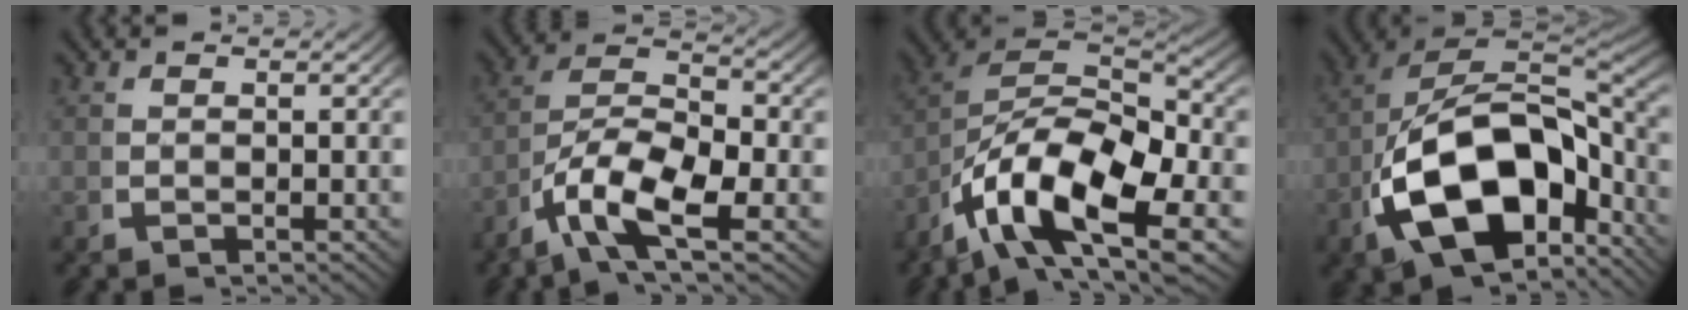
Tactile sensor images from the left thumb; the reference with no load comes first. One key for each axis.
{"total": 10.1, "fx": -1.6, "fy": 5.9, "fz": 8.1, "tx": -0.166, "ty": -0.031, "tz": -0.025}
{"total": 16.4, "fx": -1.8, "fy": 10.5, "fz": 12.5, "tx": -0.265, "ty": -0.047, "tz": -0.019}
{"total": 18.4, "fx": -3.6, "fy": 11.6, "fz": 13.7, "tx": -0.274, "ty": -0.065, "tz": -0.023}